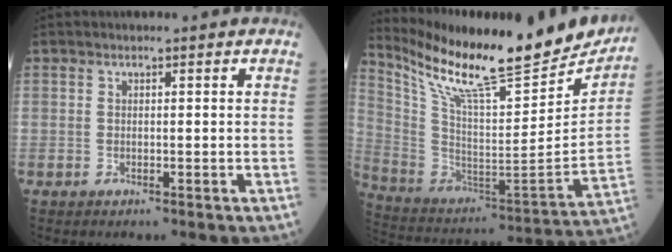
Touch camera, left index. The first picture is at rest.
{"total": 26.4, "force": [22.5, 3.9, 13.3], "torque": [-0.242, -0.059, 0.343]}